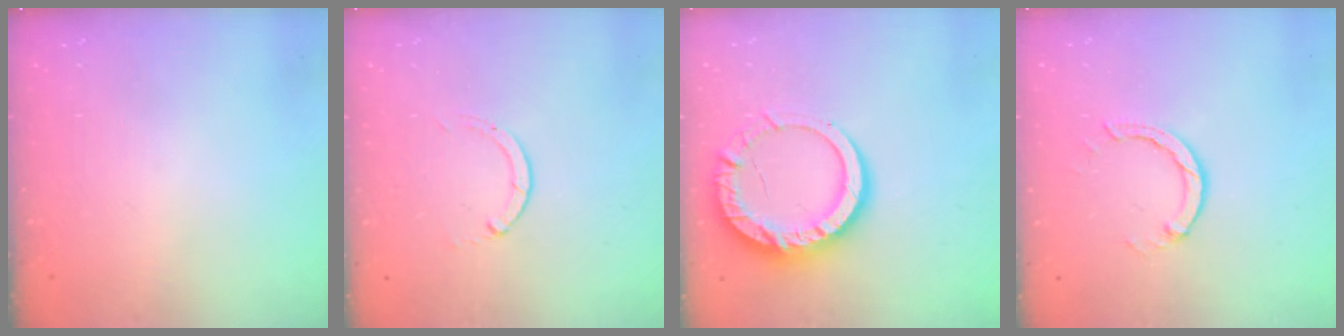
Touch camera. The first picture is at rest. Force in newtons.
{"total": 0.0}
{"total": 14.0, "press": 13.9, "slide": 1.4}
{"total": 2.7, "press": 2.7, "slide": 0.3}